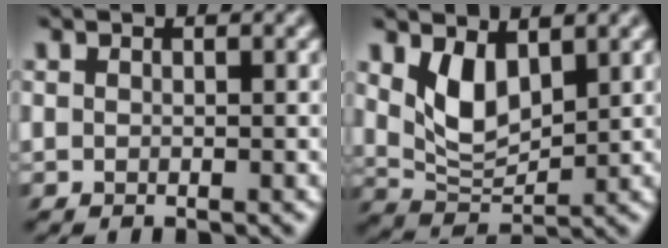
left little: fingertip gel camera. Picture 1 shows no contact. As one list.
[{"total": 4.2, "force": [1.5, 1.7, 3.5], "torque": [-0.066, -0.006, 0.028]}]